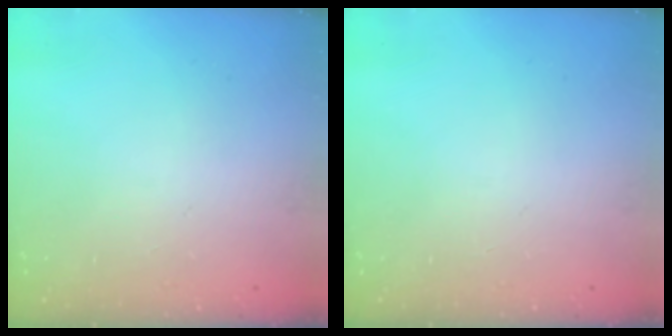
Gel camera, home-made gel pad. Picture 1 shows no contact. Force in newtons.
{"total": 0.0}